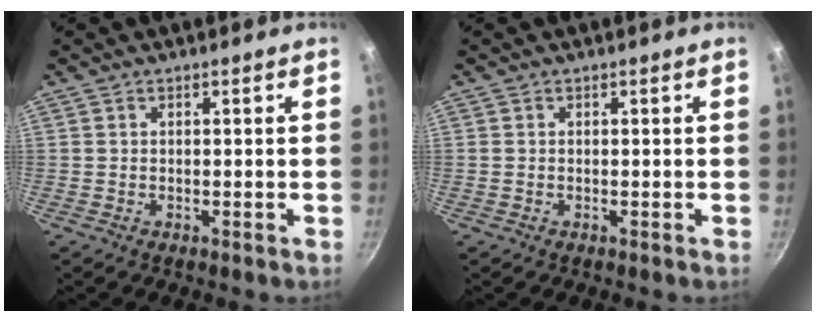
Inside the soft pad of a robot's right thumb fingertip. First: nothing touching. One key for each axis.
{"total": 0.0}